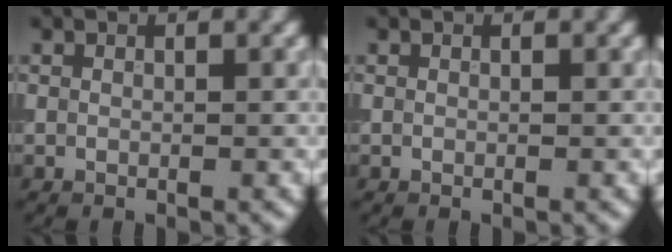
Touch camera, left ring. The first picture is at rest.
{"total": 0.0}